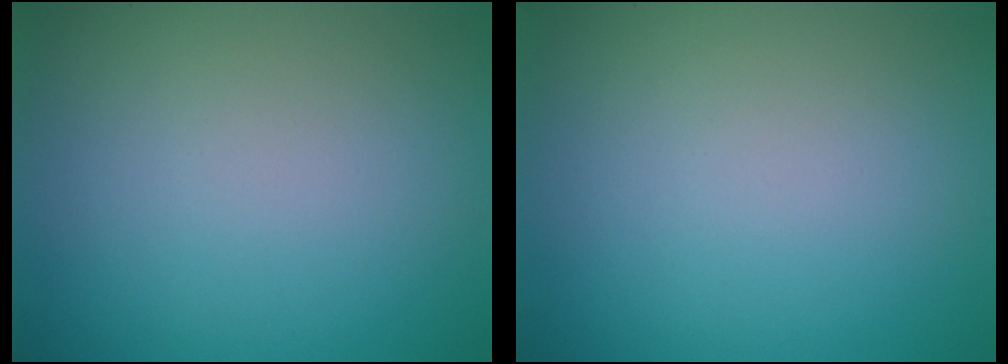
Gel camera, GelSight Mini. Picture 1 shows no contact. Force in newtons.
{"total": 0.0}